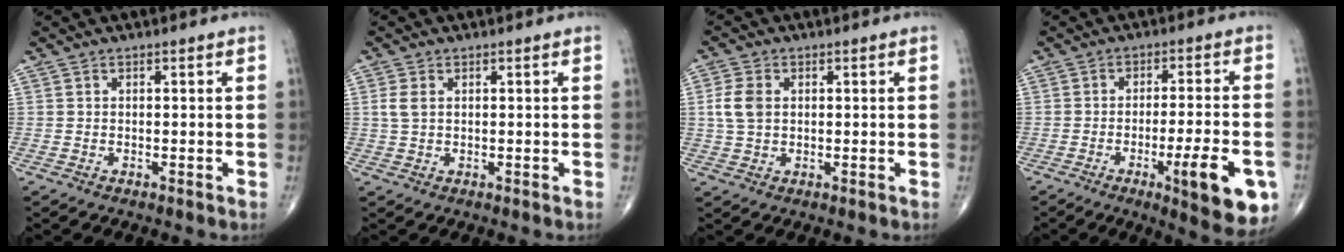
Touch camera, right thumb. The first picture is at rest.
{"total": 2.6, "force": [0.6, 1.6, 2.0], "torque": [-0.049, 0.003, 0.014]}
{"total": 5.0, "force": [0.8, 3.4, 3.6], "torque": [-0.079, 0.003, 0.015]}
{"total": 13.6, "force": [-5.2, 2.8, 12.3], "torque": [-0.159, 0.003, -0.067]}